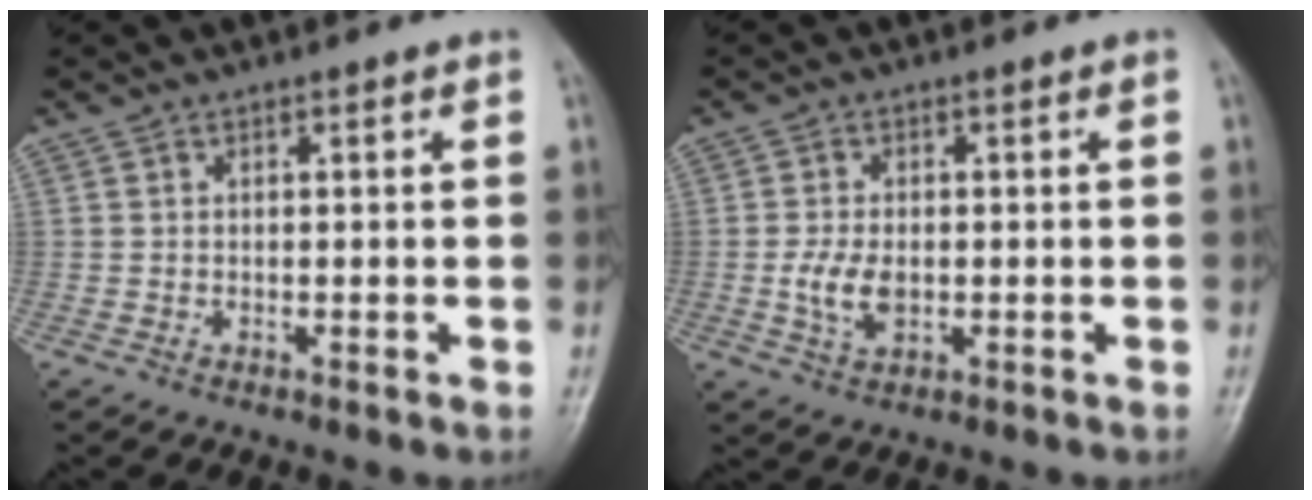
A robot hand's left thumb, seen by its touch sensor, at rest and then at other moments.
{"total": 5.2, "force": [-0.7, 3.1, 4.1], "torque": [-0.083, -0.001, -0.011]}